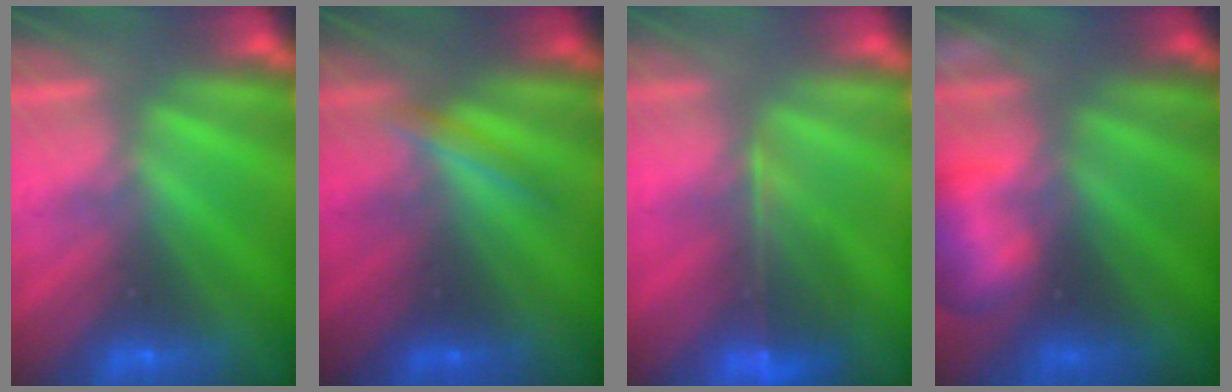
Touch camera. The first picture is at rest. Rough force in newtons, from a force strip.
{"total": 1.8}
{"total": 5.8}
{"total": 7.2}